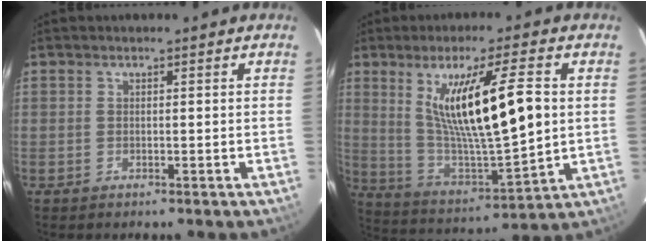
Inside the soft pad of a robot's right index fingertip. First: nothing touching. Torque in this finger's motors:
{"motor_torque": [1.34, 0.80, 1.06, 0.21]}